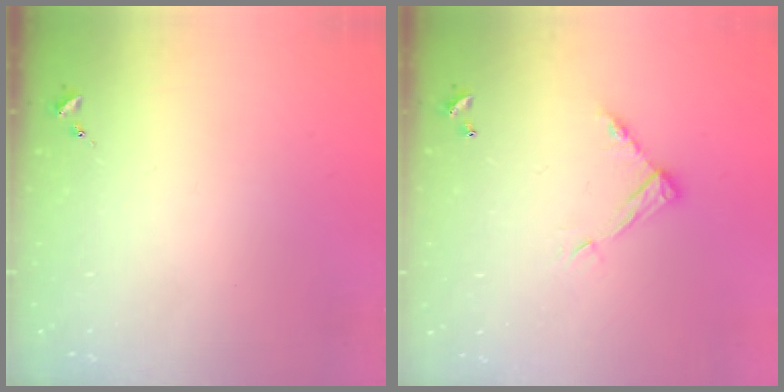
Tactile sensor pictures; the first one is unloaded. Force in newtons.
{"total": 9.2, "press": 9.2, "slide": 0.1}